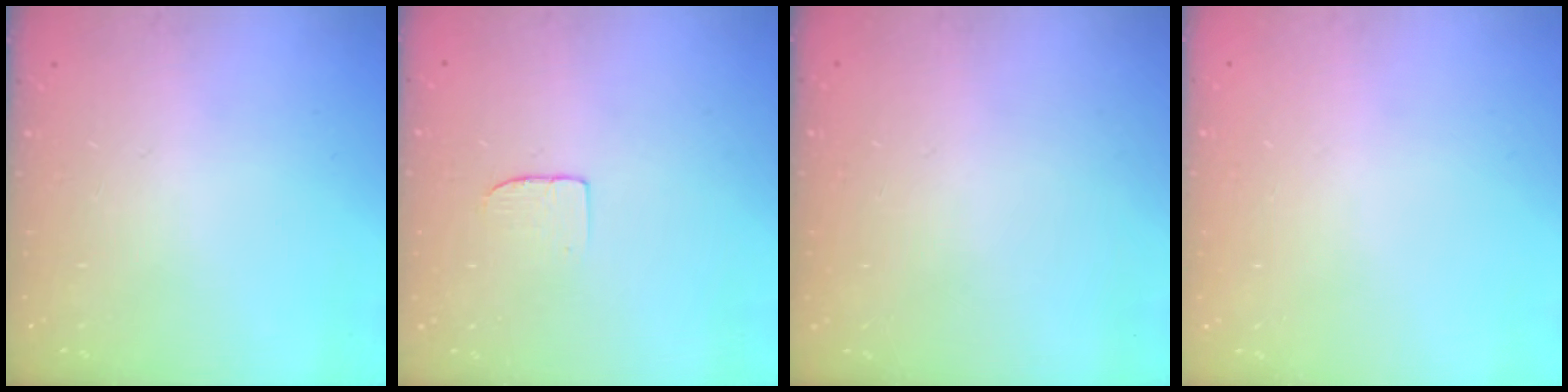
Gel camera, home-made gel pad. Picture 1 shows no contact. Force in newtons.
{"total": 3.7, "press": 3.7, "slide": 0.2}
{"total": 0.0}
{"total": 0.0}